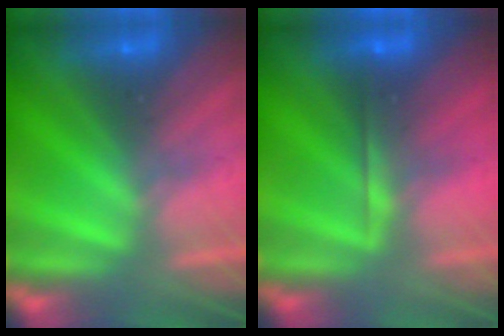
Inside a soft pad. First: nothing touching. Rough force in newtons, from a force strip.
{"total": 2.7}